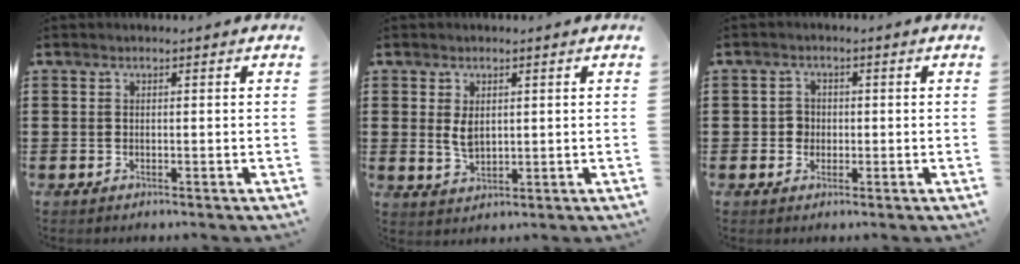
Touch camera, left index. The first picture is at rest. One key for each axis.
{"total": 3.6, "fx": 0.6, "fy": 2.3, "fz": 2.7, "tx": -0.057, "ty": 0.006, "tz": 0.011}
{"total": 2.3, "fx": -0.2, "fy": 2.1, "fz": 0.8, "tx": -0.025, "ty": 0.005, "tz": -0.006}